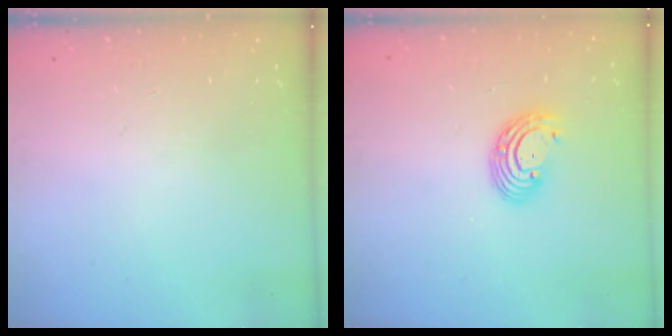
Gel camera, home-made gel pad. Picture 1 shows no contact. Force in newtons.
{"total": 6.2, "press": 6.1, "slide": 0.9}